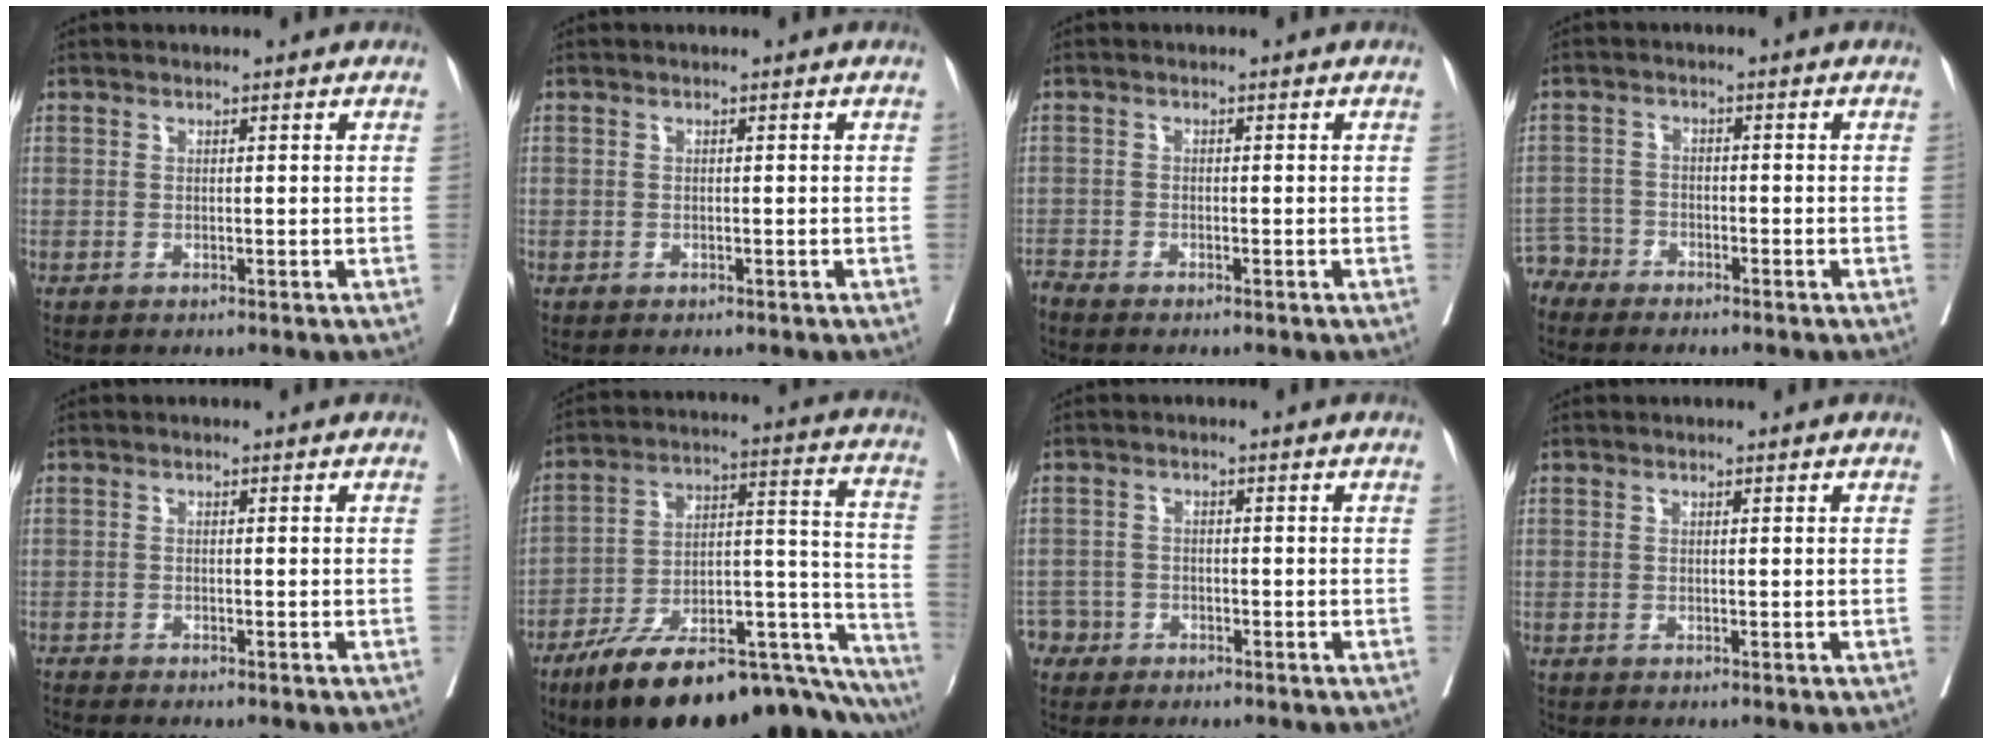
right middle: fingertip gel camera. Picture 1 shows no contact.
{"total": 0.5, "force": [-0.1, 0.5, 0.0], "torque": [-0.003, 0.006, -0.002]}
{"total": 1.9, "force": [-1.8, 0.2, 0.5], "torque": [-0.009, -0.004, -0.030]}
{"total": 3.4, "force": [-3.1, 1.2, -0.9], "torque": [0.014, -0.002, -0.061]}
{"total": 2.6, "force": [-2.4, -0.5, 0.7], "torque": [-0.013, -0.003, -0.040]}
{"total": 28.8, "force": [-21.6, 6.2, 18.0], "torque": [-0.179, 0.029, -0.315]}
{"total": 2.6, "force": [-1.8, 1.7, -0.6], "torque": [0.005, 0.010, -0.036]}
{"total": 0.0}